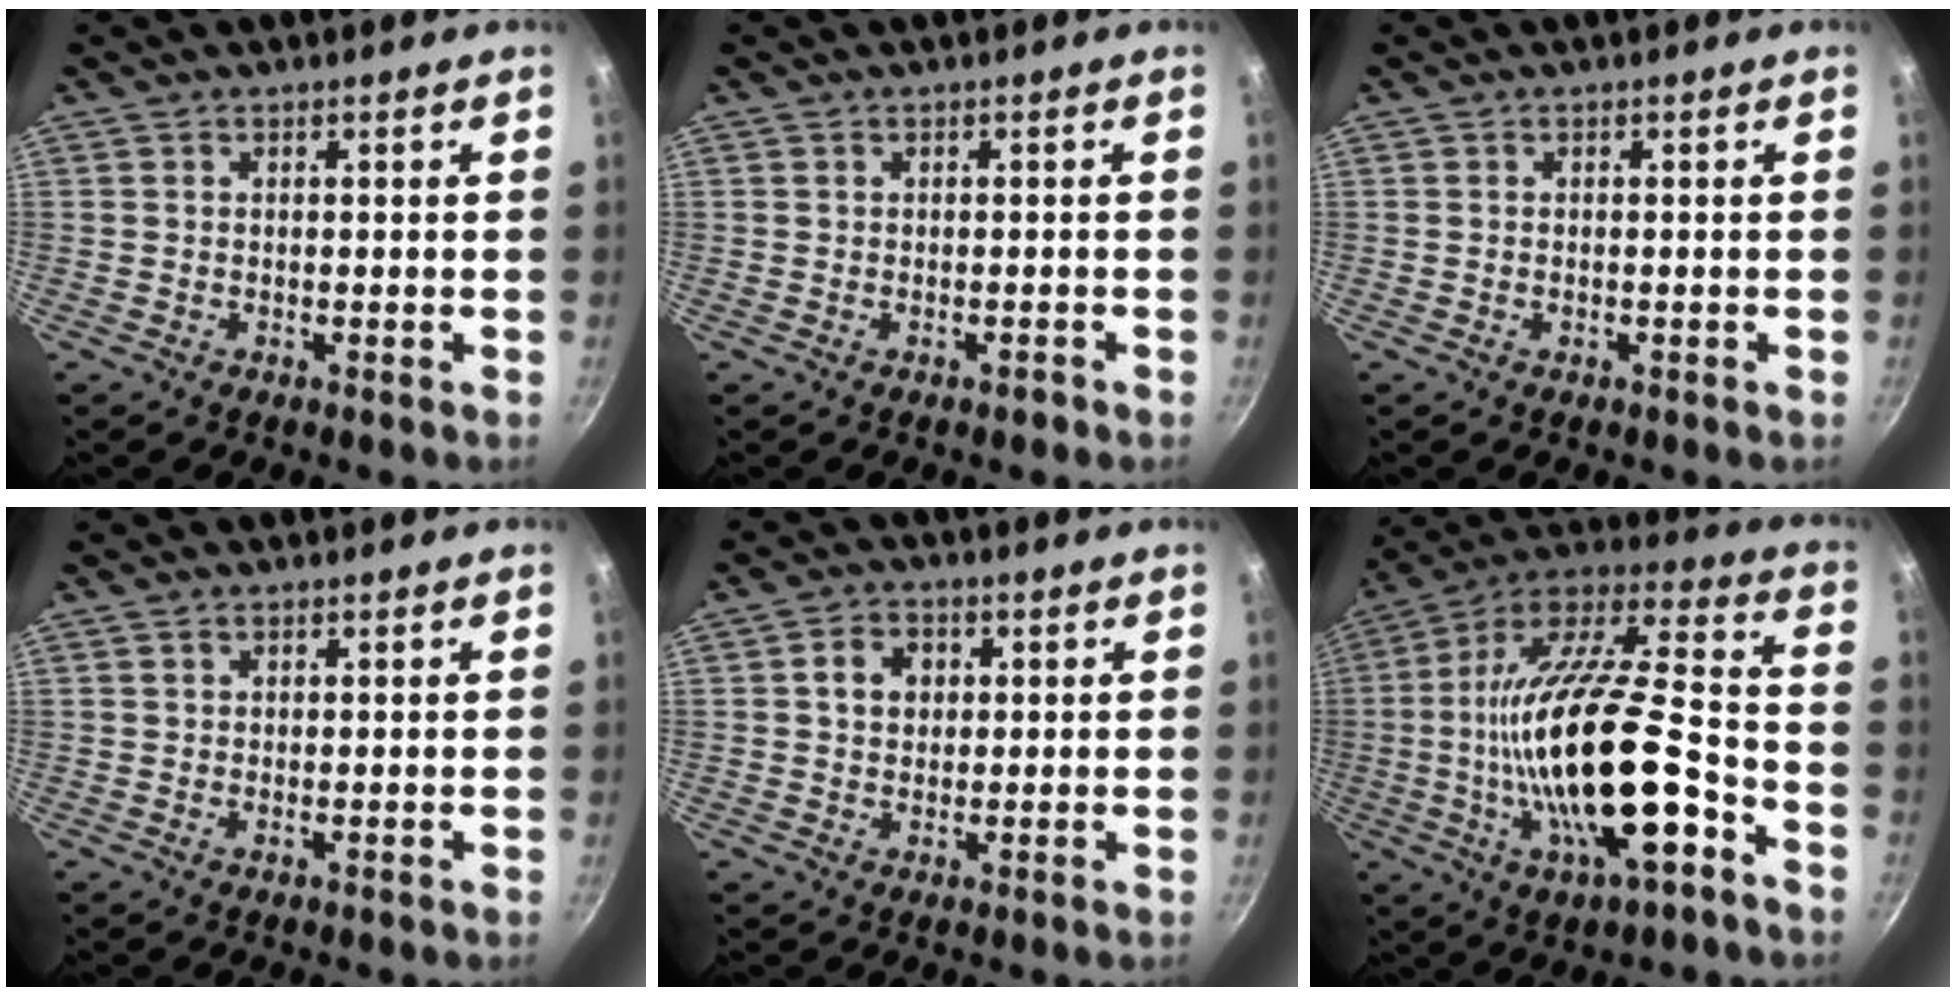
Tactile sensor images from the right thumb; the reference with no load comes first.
{"total": 1.0, "force": [-0.6, 0.5, 0.7], "torque": [-0.007, 0.008, -0.009]}
{"total": 0.5, "force": [-0.2, 0.3, 0.4], "torque": [-0.006, 0.003, -0.003]}
{"total": 1.0, "force": [0.5, 0.6, 0.5], "torque": [-0.007, 0.002, 0.007]}
{"total": 5.1, "force": [1.1, 4.2, 2.7], "torque": [-0.022, 0.007, 0.012]}
{"total": 26.9, "force": [-7.2, 9.2, 24.2], "torque": [-0.422, 0.024, -0.129]}